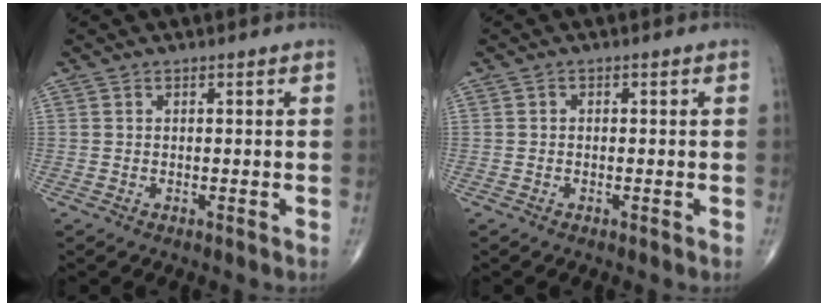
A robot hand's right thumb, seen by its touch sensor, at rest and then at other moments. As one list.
[{"total": 0.6, "force": [0.0, 0.5, 0.3], "torque": [0.001, 0.002, -0.005]}]